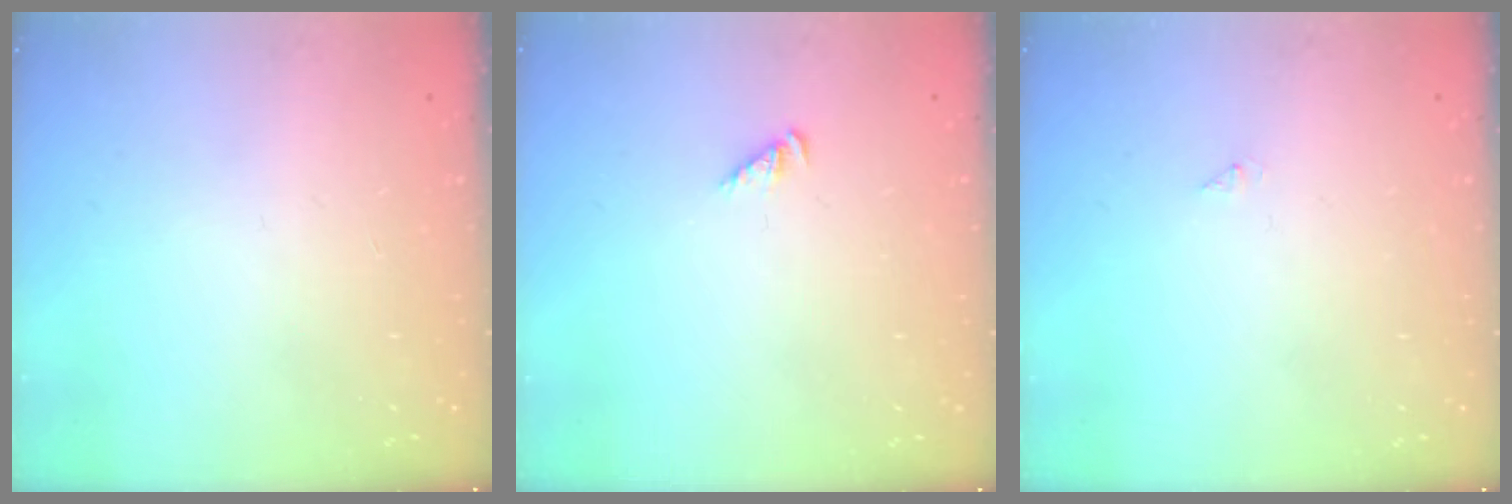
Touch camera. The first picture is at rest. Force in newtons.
{"total": 2.3, "press": 2.2, "slide": 0.4}
{"total": 0.0}